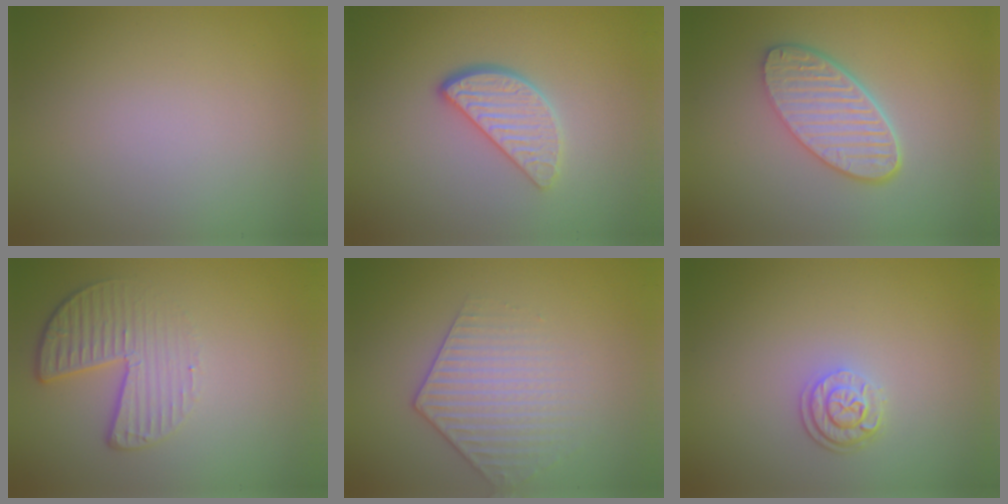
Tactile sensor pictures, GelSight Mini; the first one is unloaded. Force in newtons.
{"total": 3.9, "press": 3.0, "slide": 2.4}
{"total": 5.7, "press": 4.4, "slide": 3.6}
{"total": 4.5, "press": 3.0, "slide": 3.3}
{"total": 3.1, "press": 3.0, "slide": 1.0}
{"total": 2.5, "press": 1.9, "slide": 1.6}